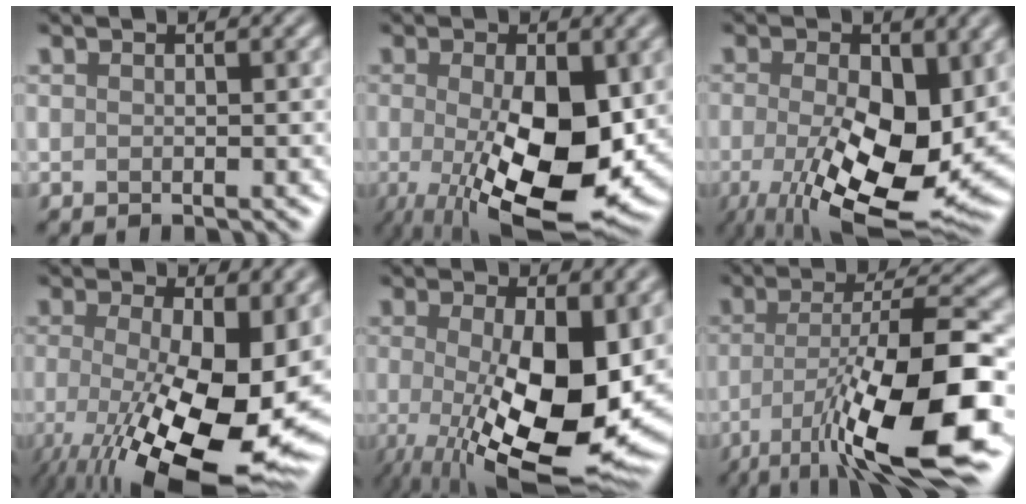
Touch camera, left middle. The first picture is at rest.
{"total": 11.2, "force": [-1.4, 4.3, 10.3], "torque": [-0.173, -0.023, -0.010]}
{"total": 11.9, "force": [-1.8, 5.1, 10.6], "torque": [-0.181, -0.016, -0.023]}
{"total": 15.9, "force": [-3.6, 5.3, 14.6], "torque": [-0.207, -0.025, -0.037]}
{"total": 12.4, "force": [-1.5, 4.4, 11.5], "torque": [-0.183, -0.026, -0.013]}
{"total": 12.8, "force": [-5.4, 2.9, 11.2], "torque": [-0.189, -0.008, -0.082]}